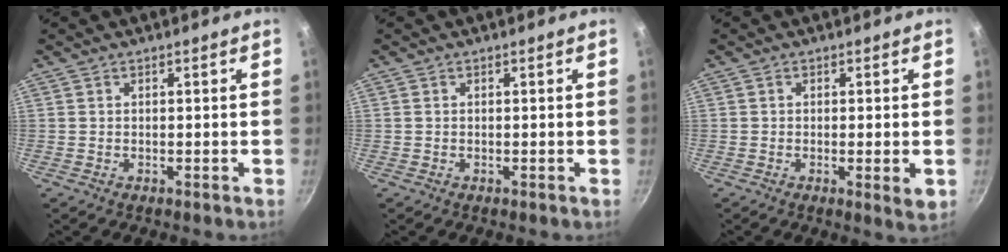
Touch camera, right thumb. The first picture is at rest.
{"total": 0.0}
{"total": 3.4, "force": [-0.6, 0.6, 3.3], "torque": [-0.054, -0.011, -0.010]}